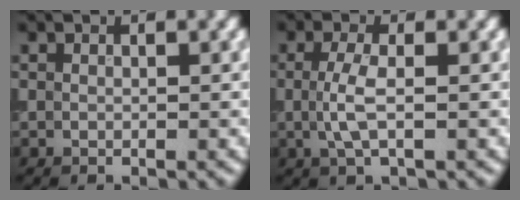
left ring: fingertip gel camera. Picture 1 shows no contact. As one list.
[{"total": 2.8, "force": [-0.1, 0.9, 2.7], "torque": [-0.062, -0.002, -0.002]}]